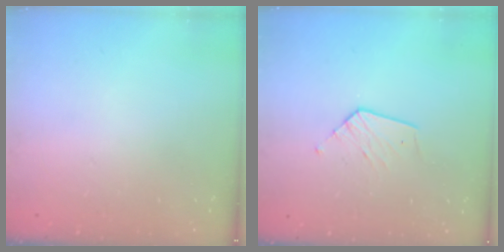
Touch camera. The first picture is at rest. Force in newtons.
{"total": 6.0, "press": 6.0, "slide": 0.5}